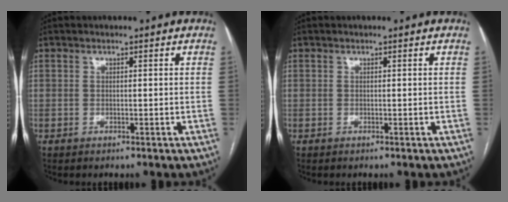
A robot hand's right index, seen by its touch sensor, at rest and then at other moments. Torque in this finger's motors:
{"motor_torque": [0.00, 0.00, 0.00, 0.00]}